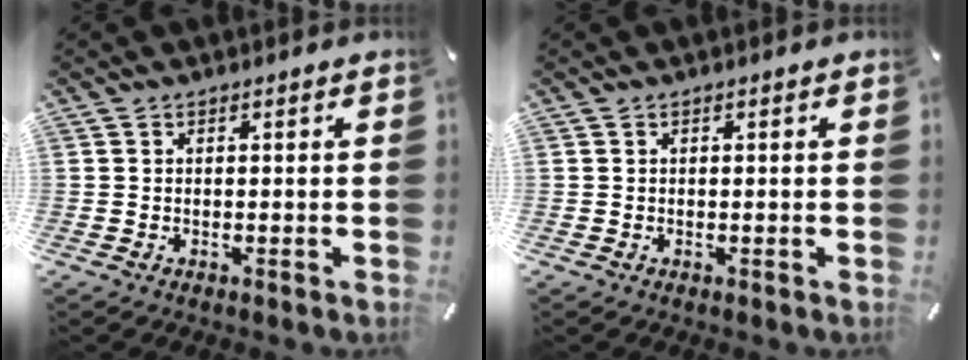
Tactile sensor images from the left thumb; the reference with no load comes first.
{"total": 0.0}